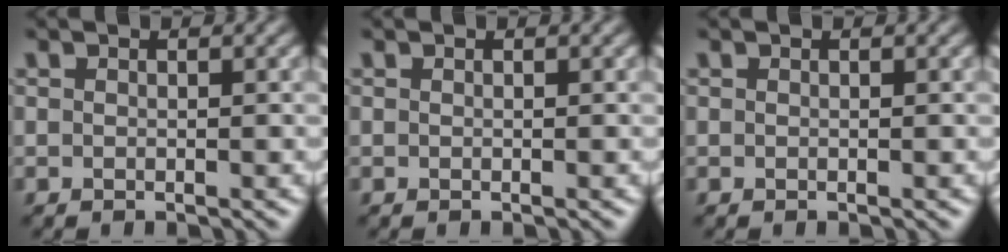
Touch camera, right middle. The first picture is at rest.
{"total": 0.0}
{"total": 0.0}